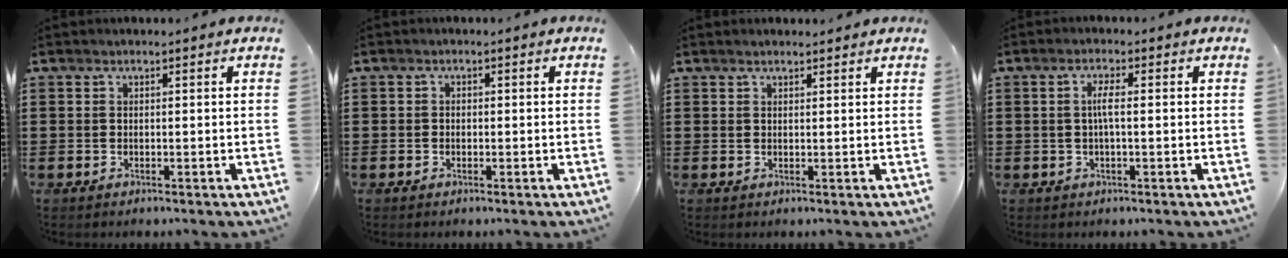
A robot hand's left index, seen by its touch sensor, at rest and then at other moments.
{"total": 0.8, "force": [-0.3, 0.7, 0.3], "torque": [-0.008, 0.001, -0.007]}
{"total": 1.0, "force": [1.0, 0.0, 0.3], "torque": [-0.005, 0.000, 0.019]}
{"total": 2.8, "force": [-0.1, 0.6, 2.7], "torque": [-0.058, -0.002, -0.005]}